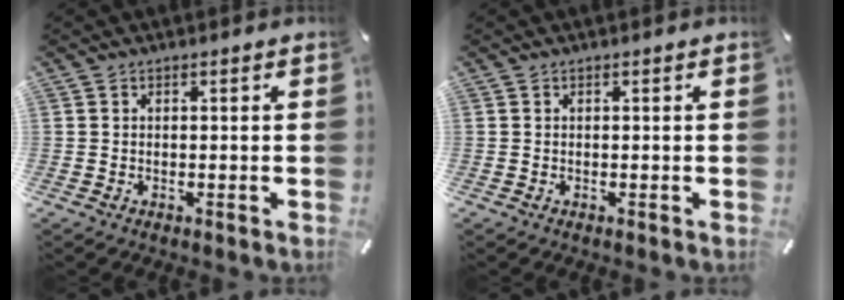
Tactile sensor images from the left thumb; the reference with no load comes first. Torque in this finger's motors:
{"motor_torque": [0.00, 0.00, 0.00, 0.00, 0.00]}